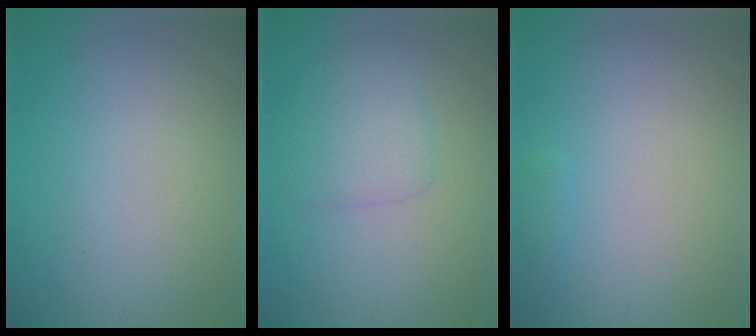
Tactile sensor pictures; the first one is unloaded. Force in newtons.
{"total": 2.7, "press": 2.7, "slide": 0.1}
{"total": 0.7, "press": 0.7, "slide": 0.0}